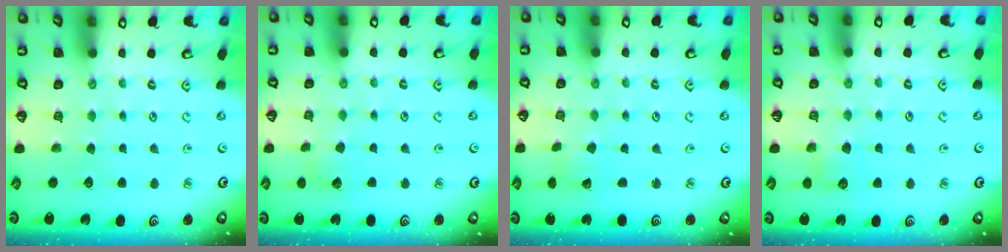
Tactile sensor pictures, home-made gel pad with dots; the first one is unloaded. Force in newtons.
{"total": 5.6, "press": 5.6, "slide": 0.6}
{"total": 3.1, "press": 3.1, "slide": 0.3}
{"total": 4.6, "press": 4.6, "slide": 0.6}